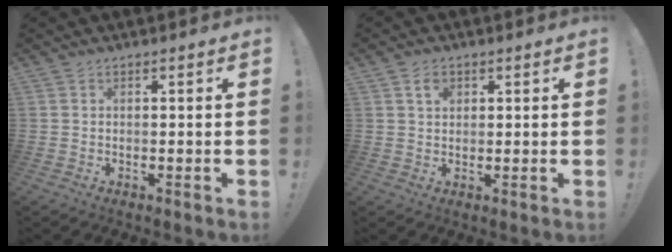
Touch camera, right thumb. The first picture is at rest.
{"total": 3.5, "force": [1.5, 2.3, 2.1], "torque": [-0.024, -0.002, 0.024]}